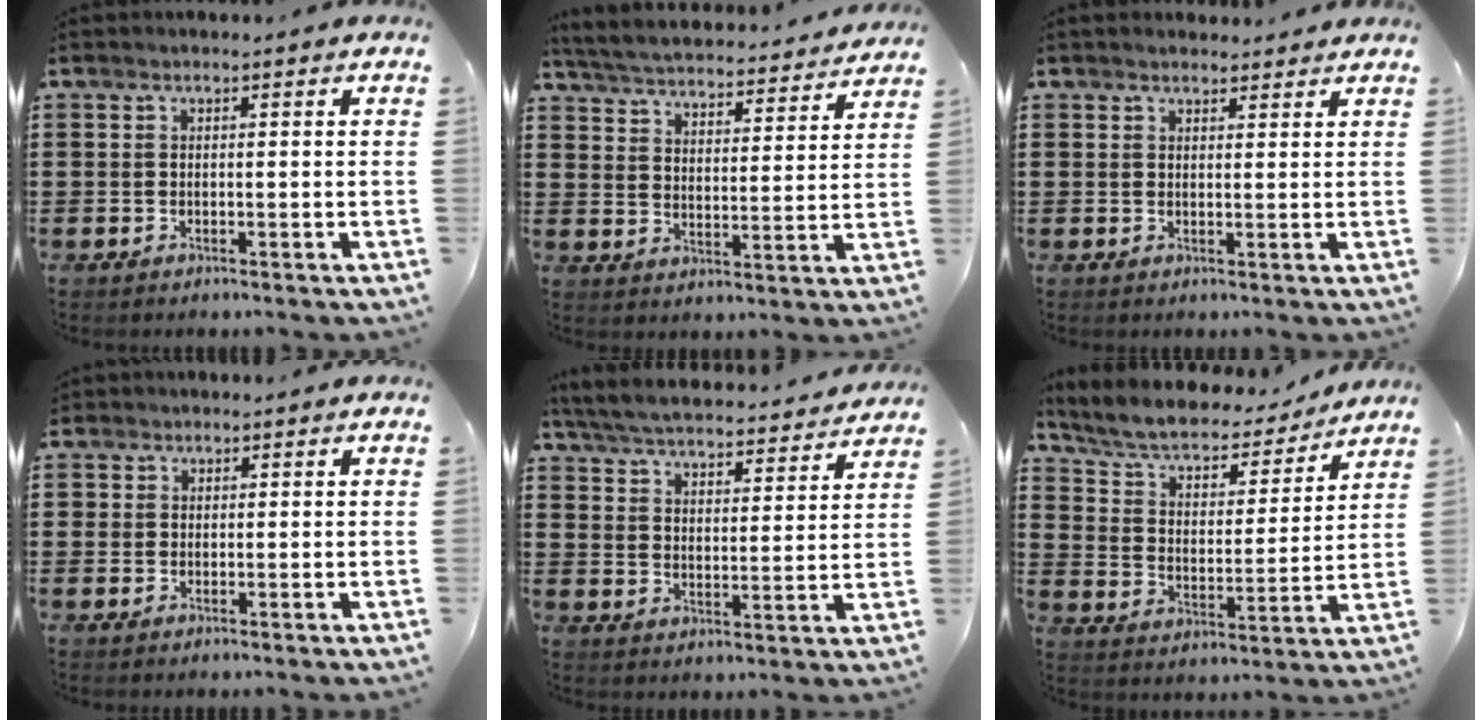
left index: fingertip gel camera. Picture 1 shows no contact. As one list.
[{"total": 4.0, "force": [4.0, -0.2, 0.3], "torque": [-0.029, -0.034, 0.063]}, {"total": 1.6, "force": [1.6, 0.4, 0.0], "torque": [-0.002, 0.003, 0.031]}, {"total": 1.5, "force": [1.0, 1.1, -0.1], "torque": [-0.005, 0.007, 0.021]}, {"total": 4.7, "force": [4.6, -0.3, 0.7], "torque": [-0.038, -0.037, 0.074]}, {"total": 5.4, "force": [4.5, 1.9, 2.3], "torque": [-0.068, -0.028, 0.070]}]